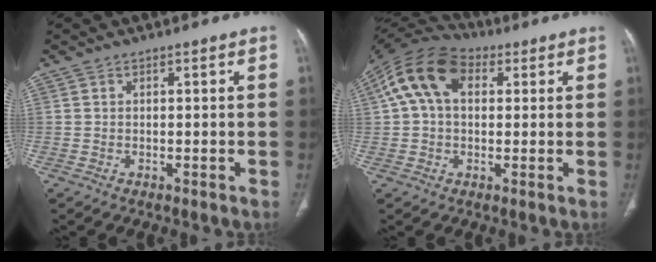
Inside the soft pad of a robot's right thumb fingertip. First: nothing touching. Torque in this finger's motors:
{"motor_torque": [0.77, 3.09, 0.97, -0.87, 0.16]}